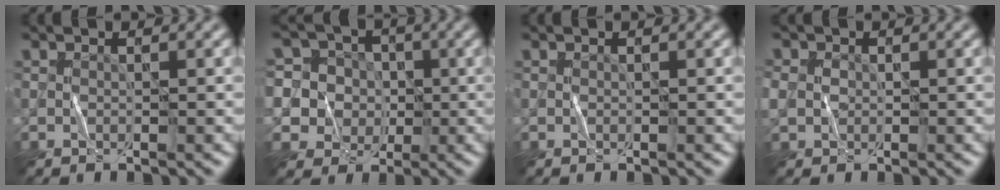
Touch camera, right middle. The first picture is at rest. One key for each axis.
{"total": 10.8, "fx": 1.1, "fy": 10.3, "fz": 3.1, "tx": -0.106, "ty": 0.031, "tz": 0.009}
{"total": 0.0}
{"total": 3.3, "fx": 0.3, "fy": 2.8, "fz": 1.7, "tx": -0.049, "ty": 0.010, "tz": 0.001}